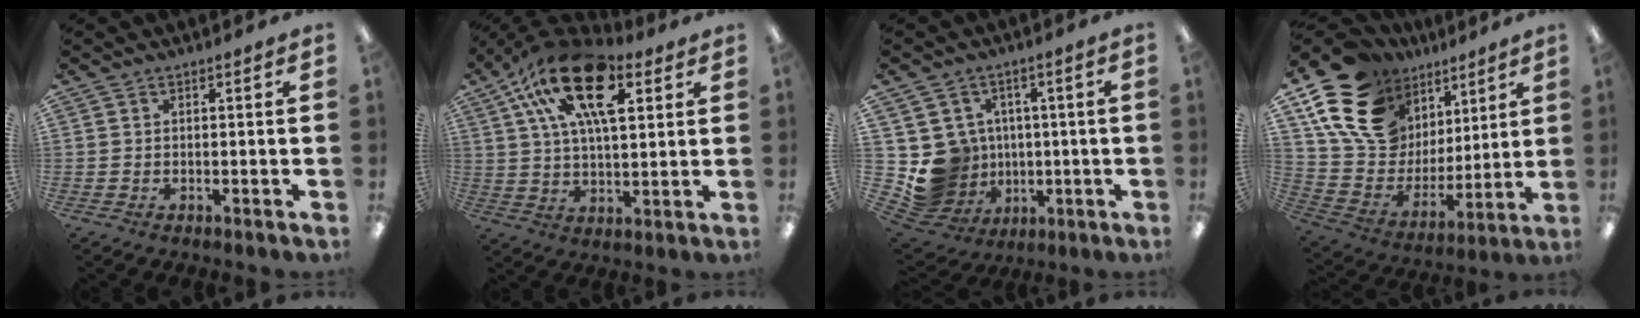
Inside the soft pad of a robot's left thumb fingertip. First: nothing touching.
{"total": 22.3, "force": [10.4, 11.0, 16.3], "torque": [-0.282, -0.030, 0.173]}
{"total": 11.1, "force": [-0.2, 10.9, 2.1], "torque": [-0.077, 0.000, 0.021]}
{"total": 20.5, "force": [12.2, 13.5, 9.4], "torque": [-0.189, -0.060, 0.242]}